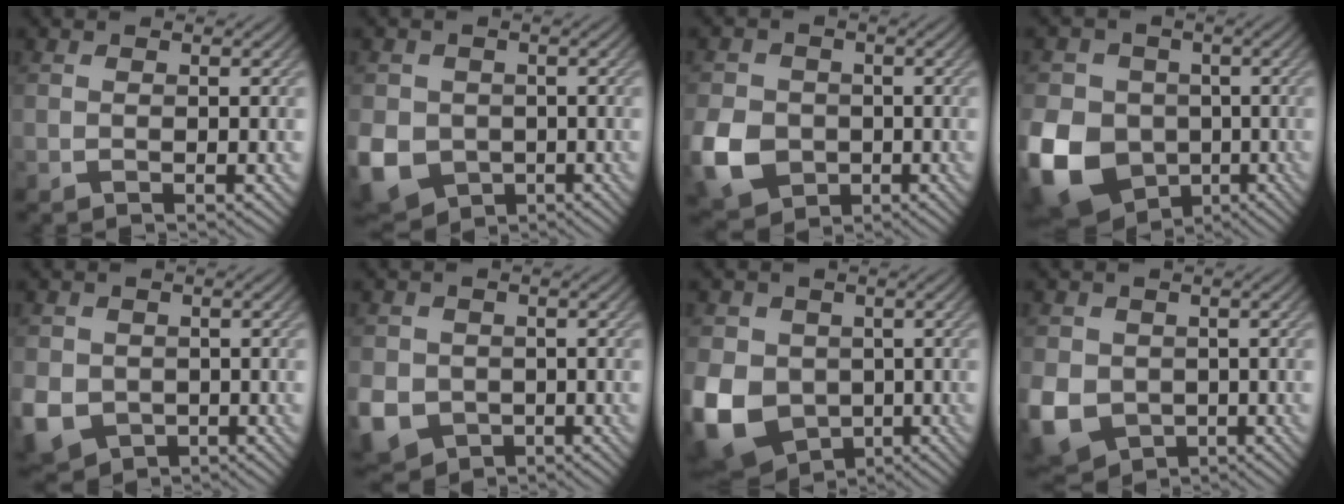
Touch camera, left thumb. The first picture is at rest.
{"total": 9.4, "force": [-2.2, 8.0, 4.4], "torque": [-0.123, -0.039, -0.048]}
{"total": 7.9, "force": [-2.2, 6.6, 3.8], "torque": [-0.109, -0.018, -0.053]}
{"total": 16.7, "force": [-4.9, 14.1, 7.6], "torque": [-0.212, -0.038, -0.110]}
{"total": 6.3, "force": [-1.5, 5.4, 2.9], "torque": [-0.092, -0.030, -0.025]}
{"total": 7.3, "force": [-2.1, 6.3, 3.1], "torque": [-0.092, -0.029, -0.044]}
{"total": 12.2, "force": [-2.2, 10.1, 6.4], "torque": [-0.175, -0.038, -0.051]}
{"total": 8.6, "force": [-1.5, 7.1, 4.6], "torque": [-0.129, -0.030, -0.023]}